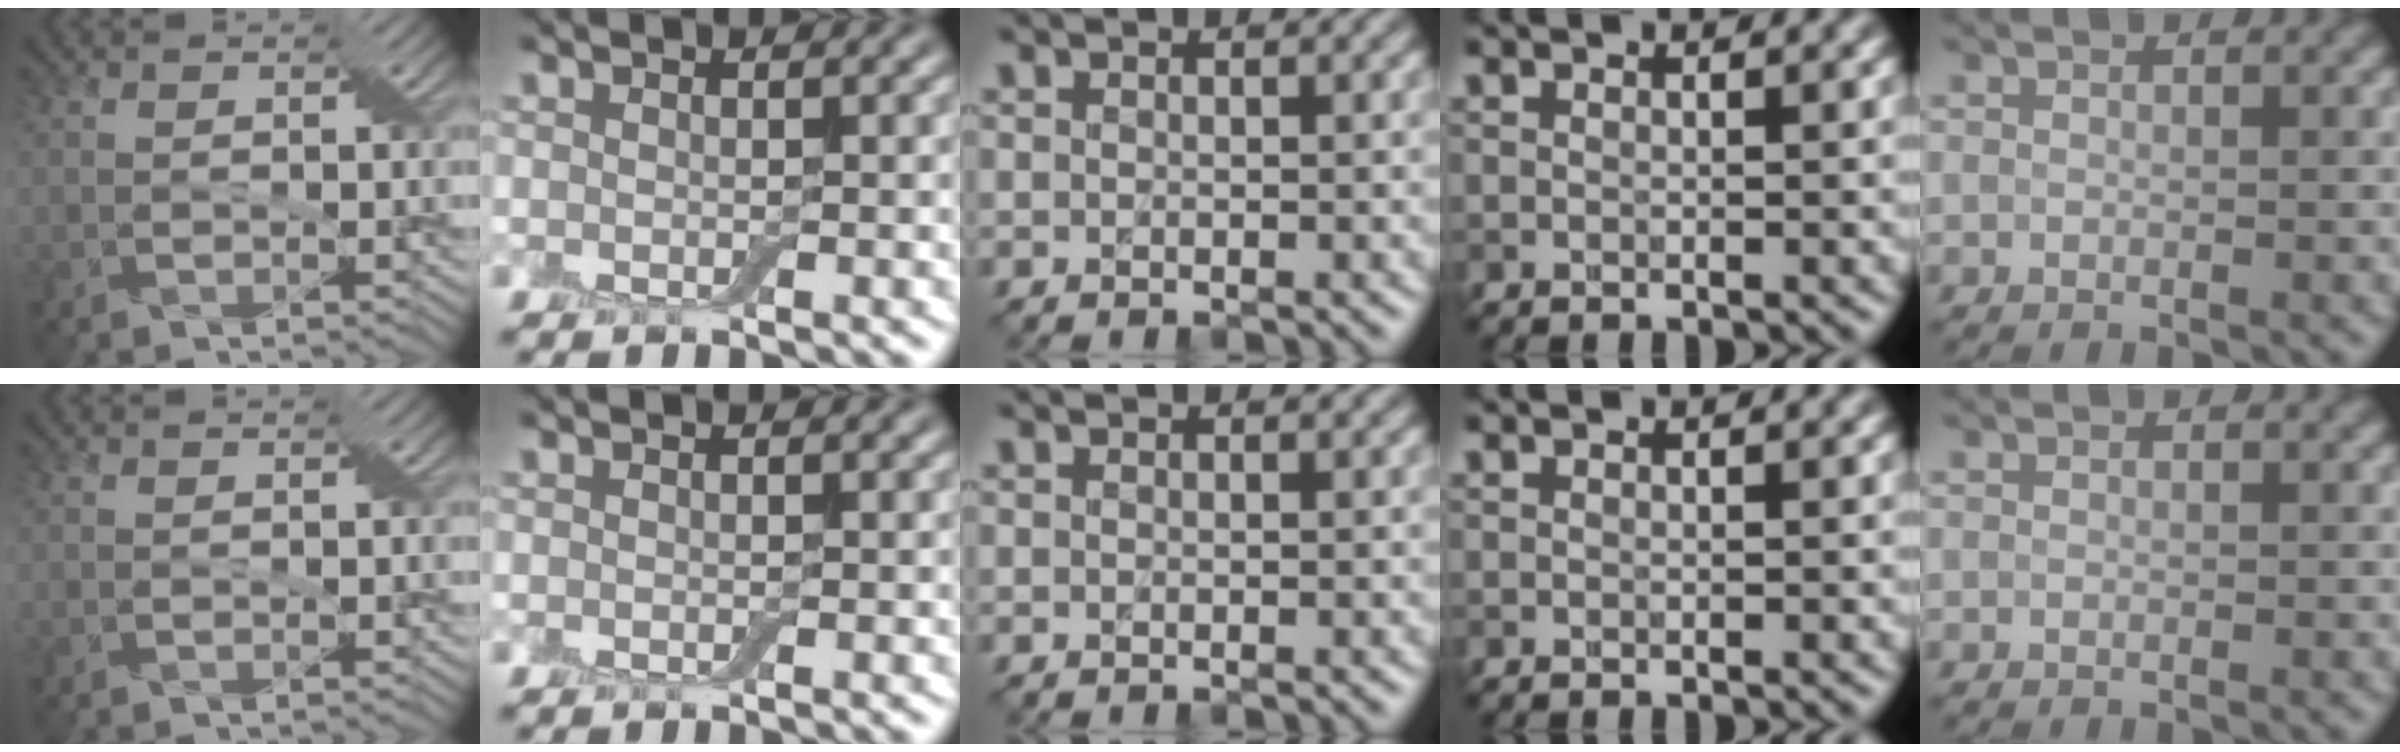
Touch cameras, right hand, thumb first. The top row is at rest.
{}